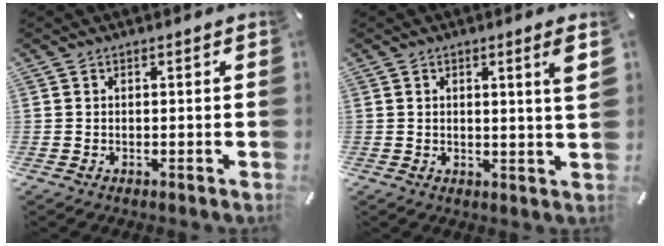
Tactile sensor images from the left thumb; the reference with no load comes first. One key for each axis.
{"total": 4.5, "fx": 1.6, "fy": 0.2, "fz": 4.2, "tx": -0.065, "ty": -0.010, "tz": 0.021}